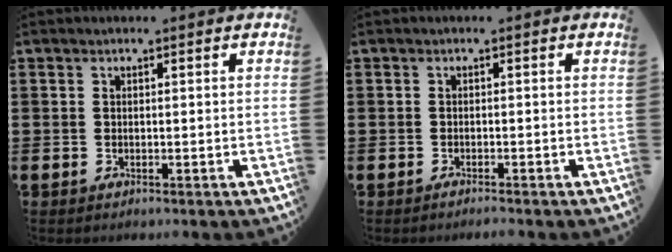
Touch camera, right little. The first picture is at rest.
{"total": 0.7, "force": [-0.6, 0.0, 0.3], "torque": [-0.006, -0.004, -0.011]}